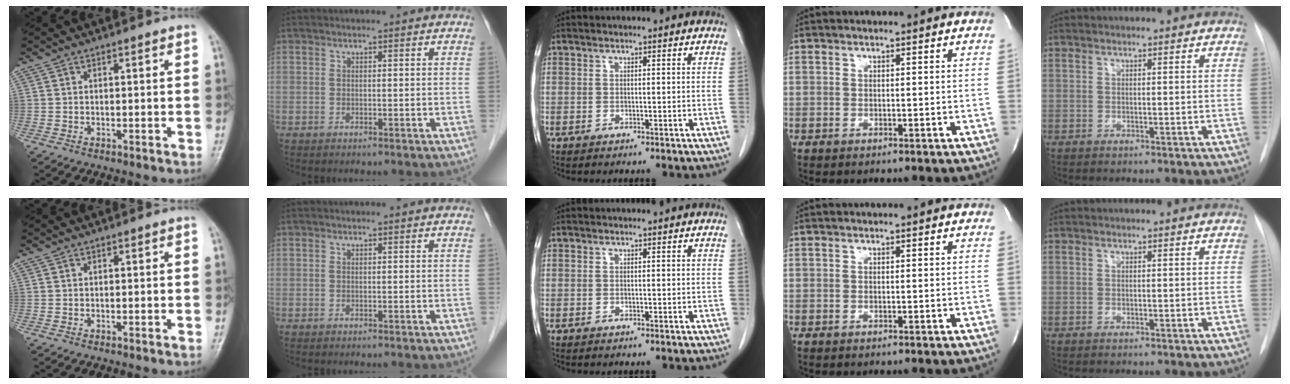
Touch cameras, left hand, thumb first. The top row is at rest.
{}